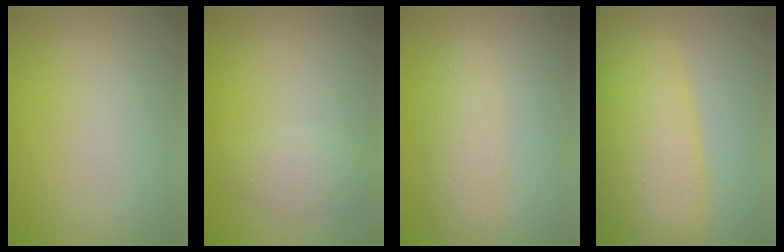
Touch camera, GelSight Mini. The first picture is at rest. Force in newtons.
{"total": 1.8, "press": 1.8, "slide": 0.1}
{"total": 2.8, "press": 2.8, "slide": 0.1}
{"total": 10.8, "press": 10.7, "slide": 0.5}